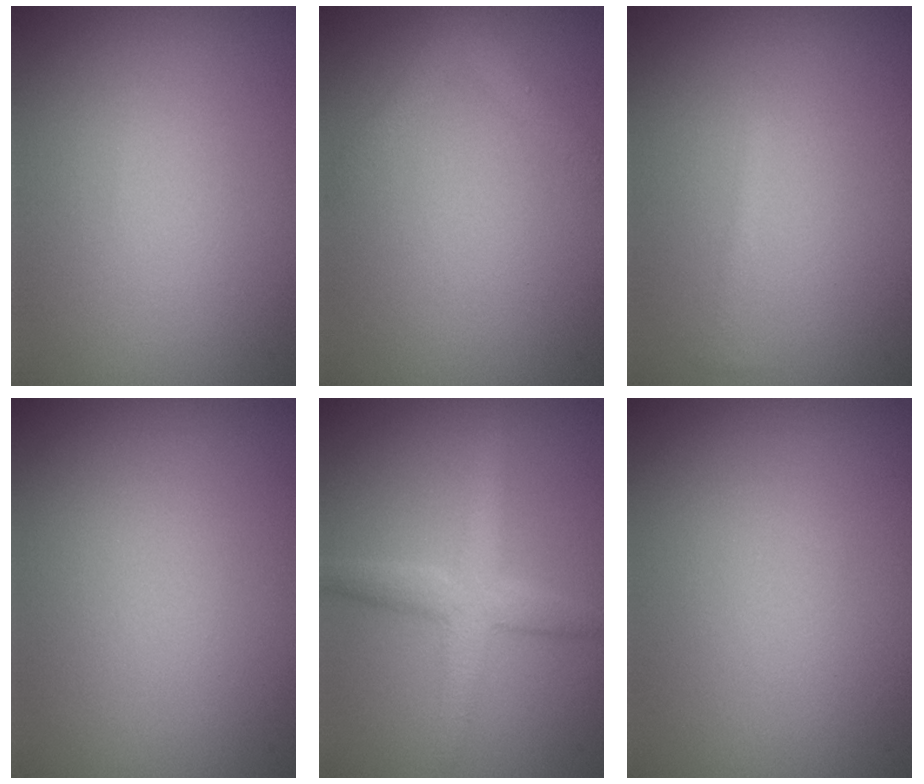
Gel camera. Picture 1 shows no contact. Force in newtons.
{"total": 2.2, "press": 2.2, "slide": 0.1}
{"total": 0.6, "press": 0.6, "slide": 0.0}
{"total": 0.0}
{"total": 3.5, "press": 3.5, "slide": 0.2}
{"total": 0.0}